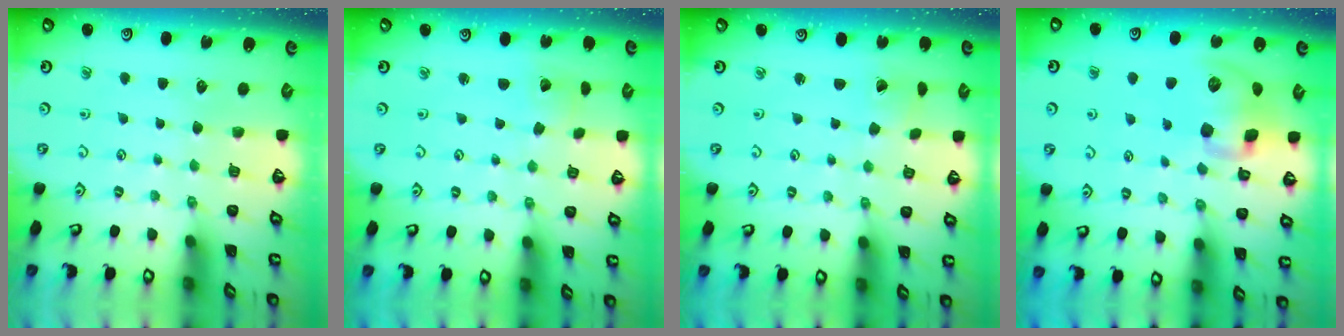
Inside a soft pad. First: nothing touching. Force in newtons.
{"total": 1.8, "press": 1.8, "slide": 0.1}
{"total": 0.9, "press": 0.8, "slide": 0.4}
{"total": 14.3, "press": 14.1, "slide": 2.5}